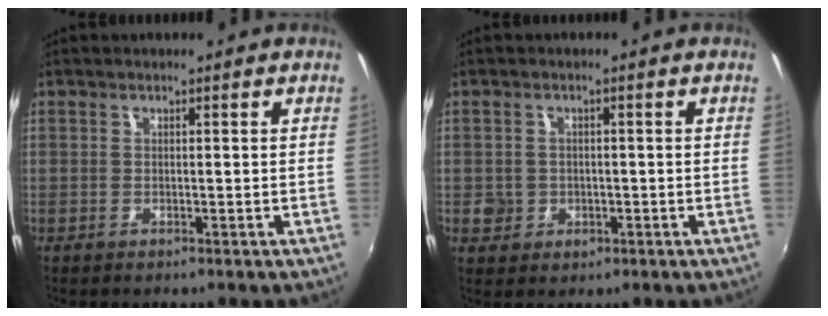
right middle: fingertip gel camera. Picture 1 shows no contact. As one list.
[{"total": 4.0, "force": [-0.5, 3.8, 1.0], "torque": [-0.020, 0.000, -0.005]}]